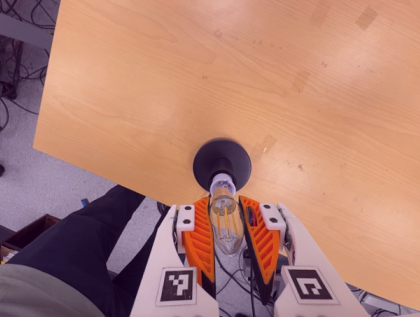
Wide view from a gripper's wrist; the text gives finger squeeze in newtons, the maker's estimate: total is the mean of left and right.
{"total": 18.7, "left": 19.2, "right": 18.1}